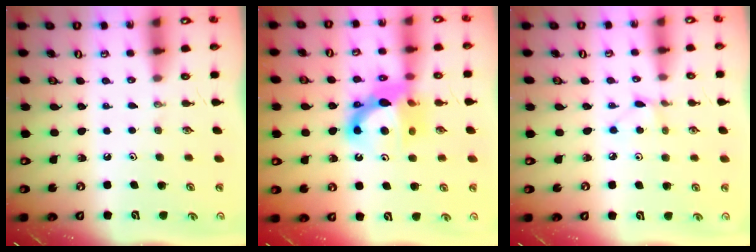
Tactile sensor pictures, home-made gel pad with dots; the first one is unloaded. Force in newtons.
{"total": 11.3, "press": 11.0, "slide": 2.4}
{"total": 2.9, "press": 2.9, "slide": 0.4}